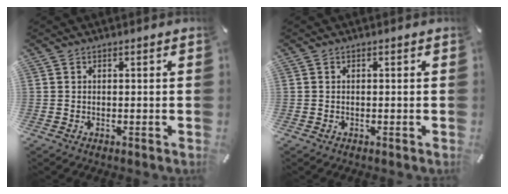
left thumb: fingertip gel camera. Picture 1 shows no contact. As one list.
[{"total": 0.0}]